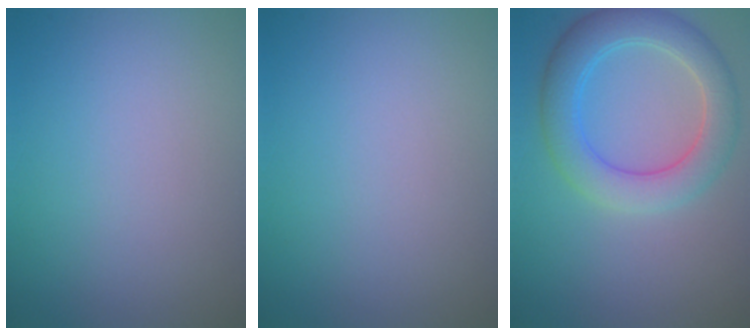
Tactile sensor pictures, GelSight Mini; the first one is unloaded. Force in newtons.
{"total": 0.0}
{"total": 5.4, "press": 5.4, "slide": 0.1}